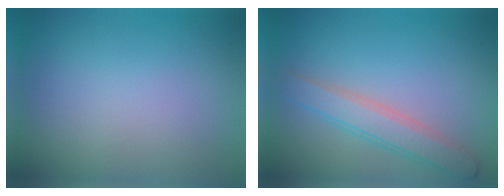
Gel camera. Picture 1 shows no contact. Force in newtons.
{"total": 3.5, "press": 3.5, "slide": 0.2}